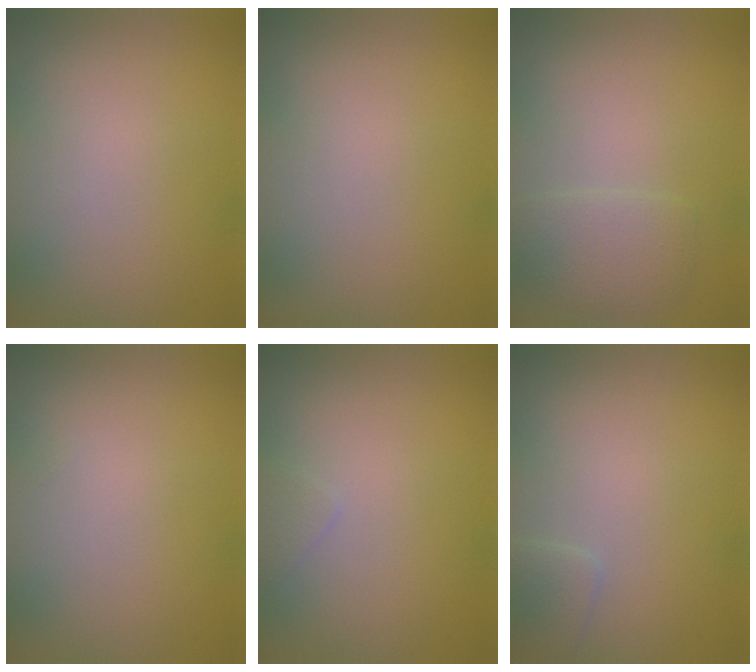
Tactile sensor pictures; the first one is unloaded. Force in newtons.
{"total": 0.0}
{"total": 2.3, "press": 2.2, "slide": 0.1}
{"total": 0.0}
{"total": 0.7, "press": 0.7, "slide": 0.0}
{"total": 1.3, "press": 1.3, "slide": 0.1}